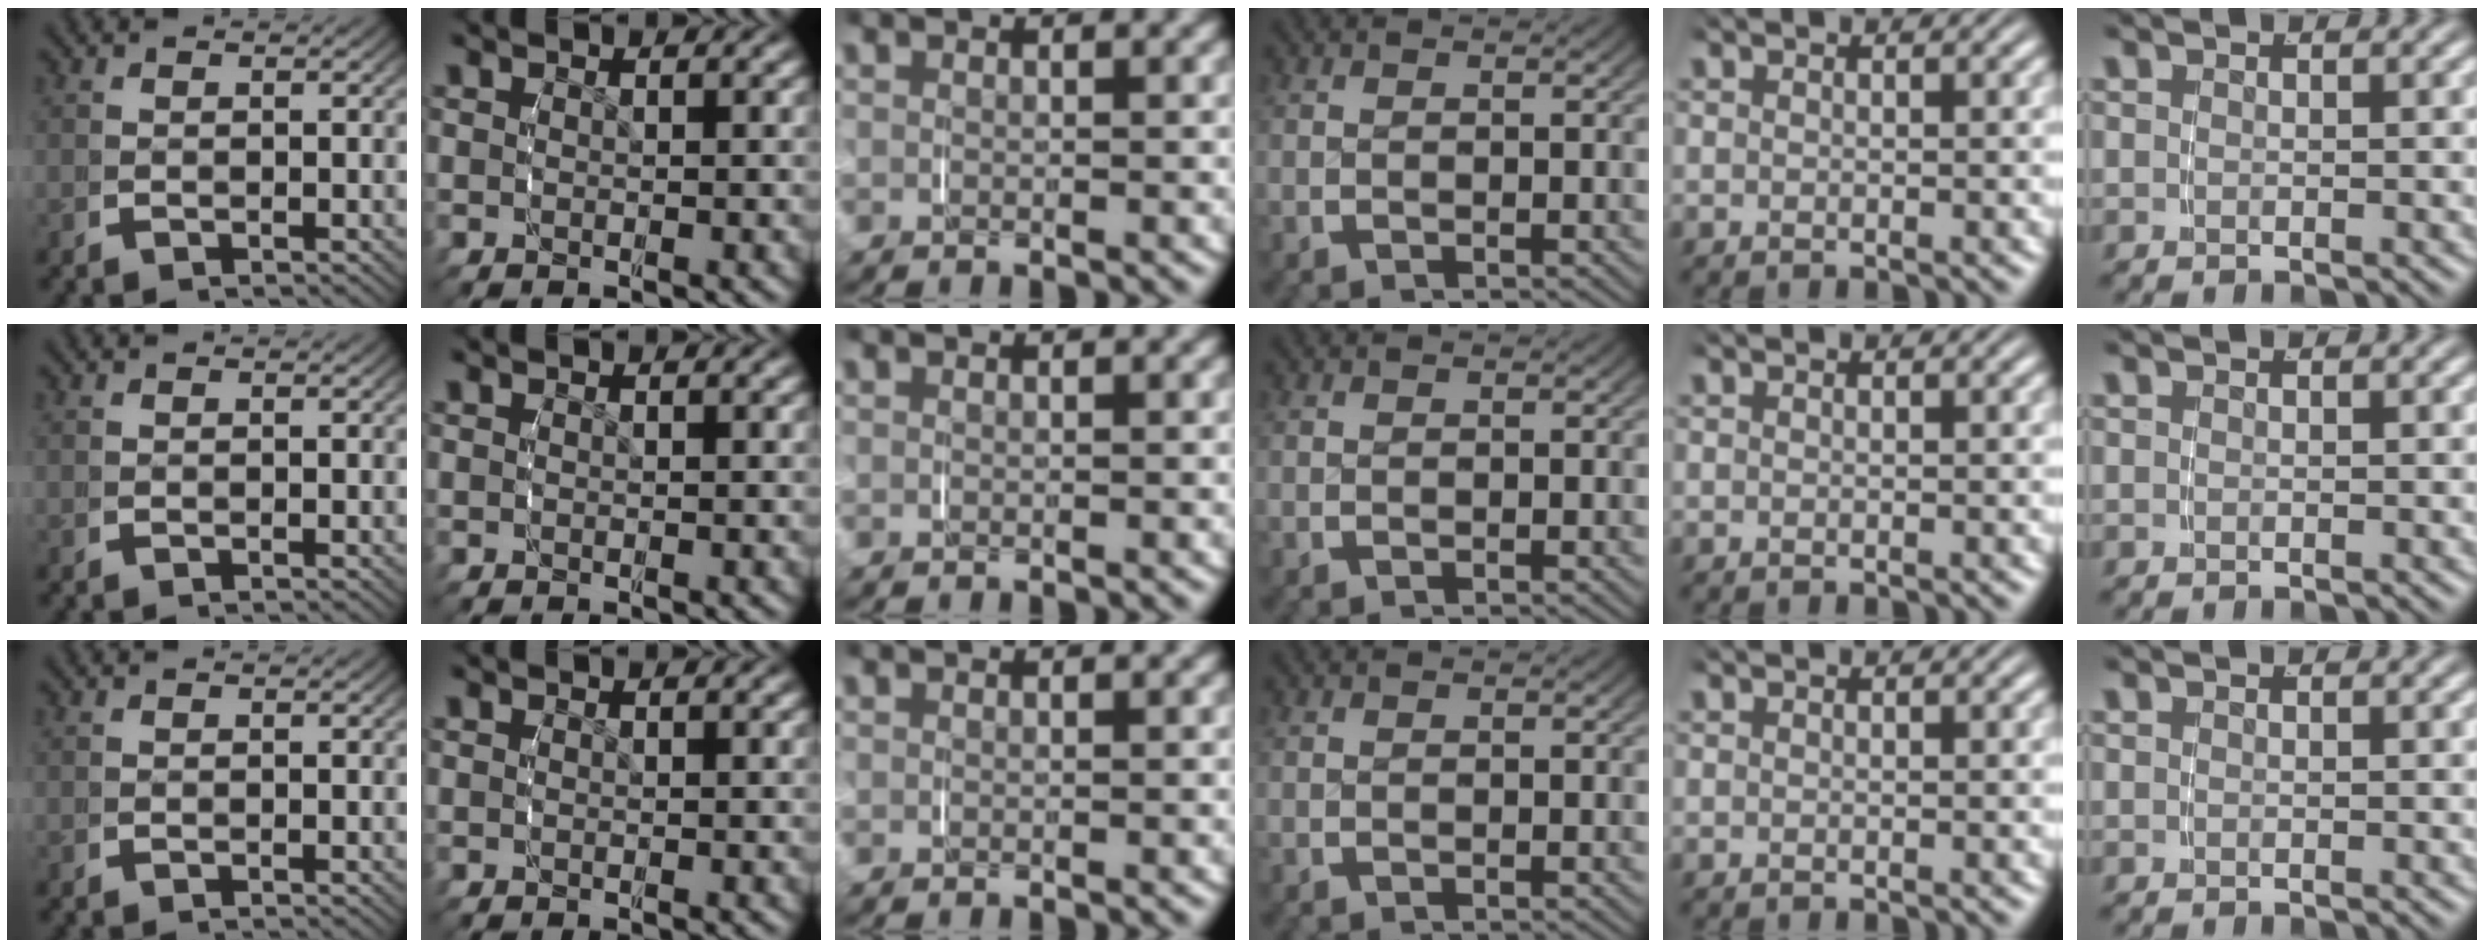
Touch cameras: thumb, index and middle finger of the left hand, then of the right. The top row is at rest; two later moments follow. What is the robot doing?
{"motion": "grasp_and_lifting", "object": "measuring cup"}